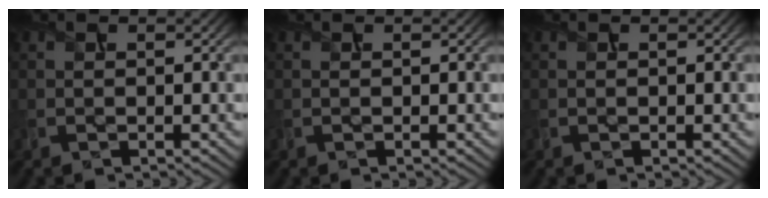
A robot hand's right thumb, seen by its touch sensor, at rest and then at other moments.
{"total": 0.0}
{"total": 0.0}